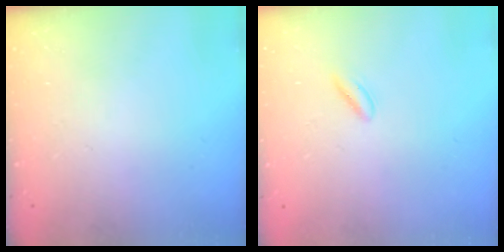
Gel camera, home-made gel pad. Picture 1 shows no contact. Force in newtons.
{"total": 2.6, "press": 2.5, "slide": 0.8}